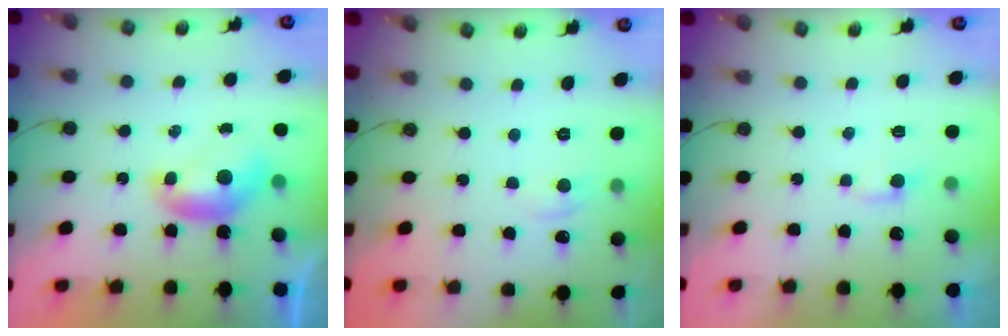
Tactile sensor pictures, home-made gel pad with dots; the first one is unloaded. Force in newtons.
{"total": 0.9, "press": 0.7, "slide": 0.6}
{"total": 2.3, "press": 2.3, "slide": 0.3}